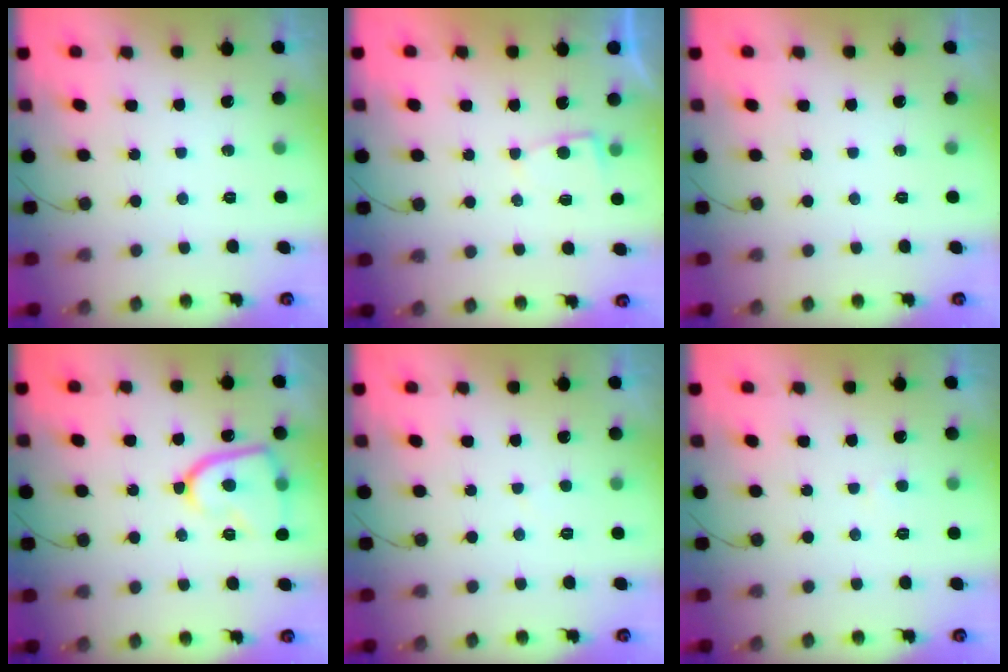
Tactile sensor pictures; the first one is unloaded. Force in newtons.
{"total": 2.4, "press": 2.4, "slide": 0.4}
{"total": 0.0}
{"total": 13.7, "press": 13.6, "slide": 1.4}
{"total": 2.0, "press": 2.0, "slide": 0.3}
{"total": 1.7, "press": 1.7, "slide": 0.2}